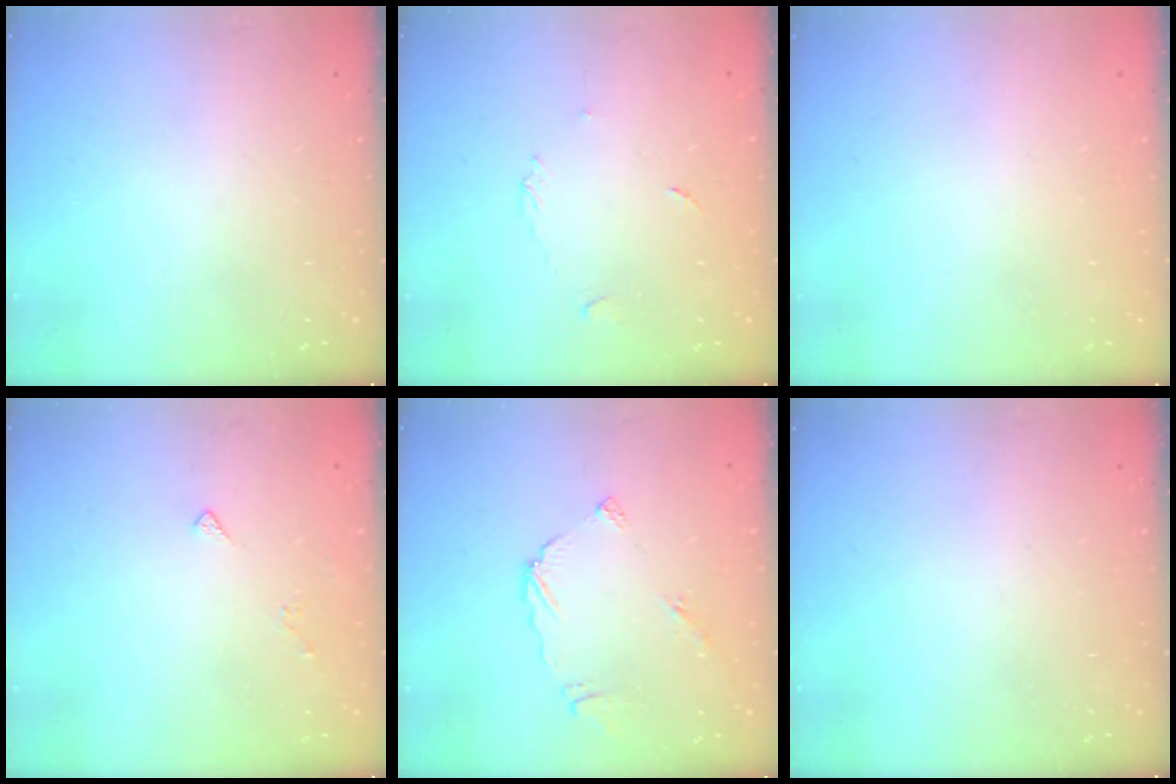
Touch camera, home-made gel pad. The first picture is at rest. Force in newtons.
{"total": 3.3, "press": 3.3, "slide": 0.3}
{"total": 2.0, "press": 2.0, "slide": 0.1}
{"total": 3.4, "press": 3.4, "slide": 0.6}
{"total": 5.6, "press": 5.6, "slide": 0.1}
{"total": 0.0}